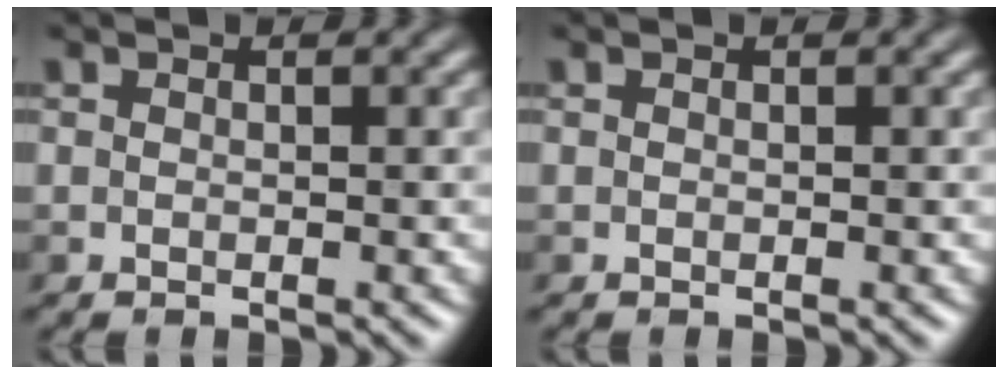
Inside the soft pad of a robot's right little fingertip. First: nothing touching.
{"total": 0.0}